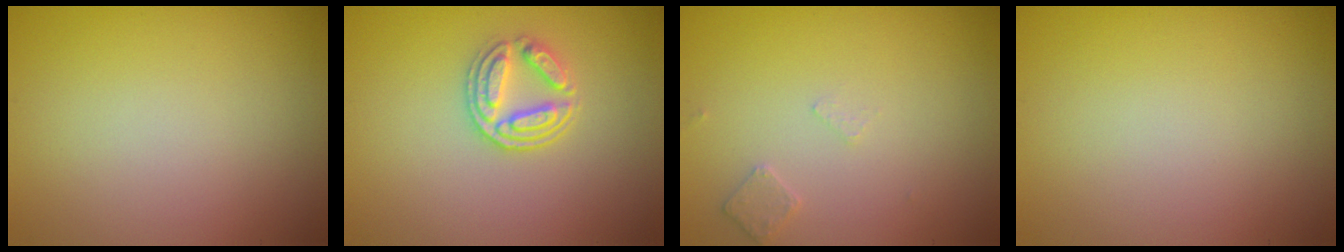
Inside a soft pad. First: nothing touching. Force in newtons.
{"total": 3.0, "press": 2.7, "slide": 1.5}
{"total": 1.2, "press": 1.1, "slide": 0.3}
{"total": 0.0}